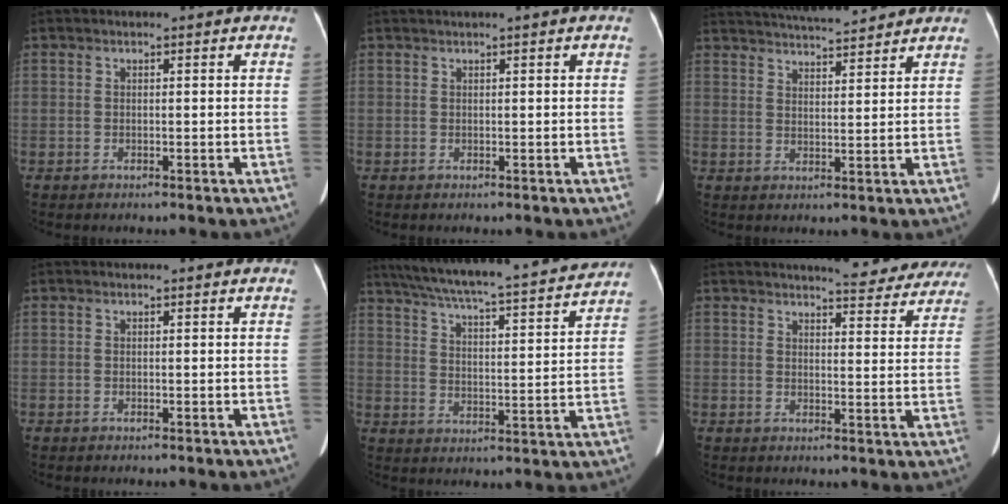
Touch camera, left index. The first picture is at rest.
{"total": 0.7, "force": [0.5, 0.0, 0.5], "torque": [-0.009, 0.019, 0.016]}
{"total": 14.7, "force": [13.4, 2.3, 5.5], "torque": [-0.099, 0.032, 0.204]}
{"total": 0.0}
{"total": 25.2, "force": [22.5, 1.9, 11.2], "torque": [-0.188, -0.009, 0.305]}
{"total": 13.6, "force": [12.6, 3.3, 3.7], "torque": [-0.015, -0.017, 0.127]}